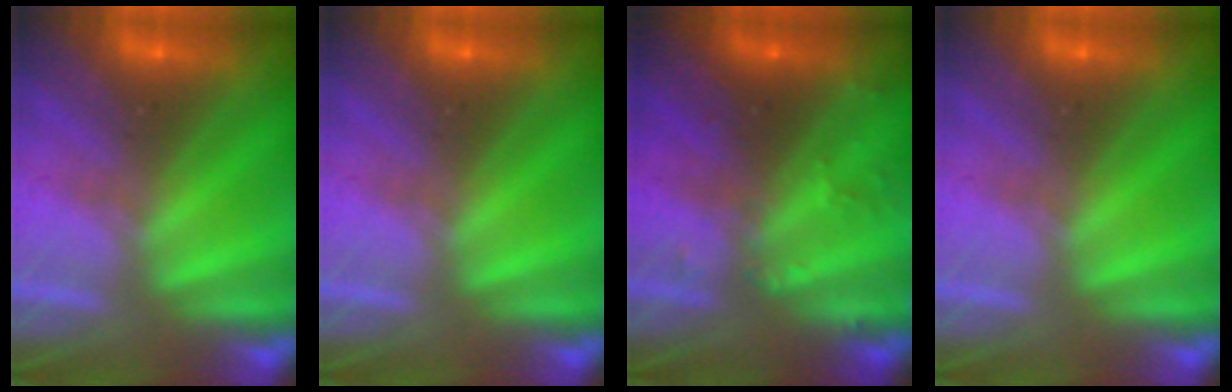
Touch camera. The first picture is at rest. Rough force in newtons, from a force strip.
{"total": 0.0}
{"total": 2.4}
{"total": 0.0}